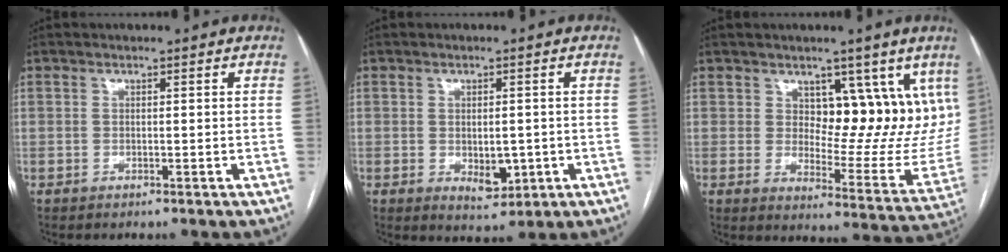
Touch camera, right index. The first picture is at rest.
{"total": 4.3, "force": [-0.8, 2.3, 3.6], "torque": [-0.050, -0.008, 0.002]}
{"total": 13.3, "force": [7.3, 6.4, 9.1], "torque": [-0.092, -0.016, 0.107]}